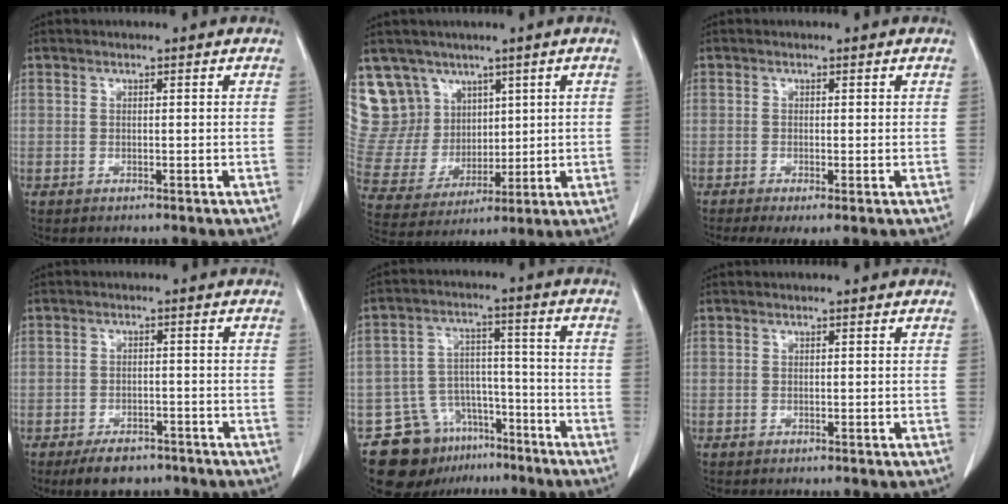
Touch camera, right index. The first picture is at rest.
{"total": 13.3, "force": [8.3, 10.2, 2.0], "torque": [-0.066, 0.047, 0.188]}
{"total": 3.2, "force": [-1.7, 0.8, 2.6], "torque": [-0.044, -0.012, -0.026]}
{"total": 5.7, "force": [-4.2, 3.0, 2.3], "torque": [-0.036, 0.001, -0.061]}
{"total": 11.3, "force": [-7.6, 7.6, 3.4], "torque": [-0.050, 0.046, -0.116]}
{"total": 0.0}